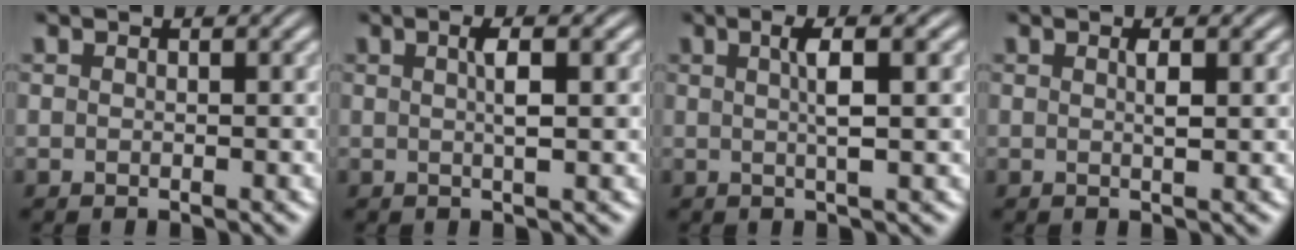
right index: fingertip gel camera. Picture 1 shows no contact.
{"total": 2.3, "force": [0.4, 0.1, 2.2], "torque": [-0.036, 0.000, 0.006]}
{"total": 2.9, "force": [0.7, -0.1, 2.8], "torque": [-0.045, 0.003, 0.012]}
{"total": 1.4, "force": [0.3, 0.0, 1.3], "torque": [-0.024, -0.005, 0.006]}